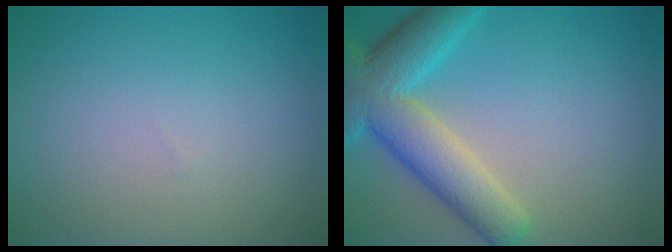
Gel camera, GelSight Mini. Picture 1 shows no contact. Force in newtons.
{"total": 7.7, "press": 7.7, "slide": 0.4}